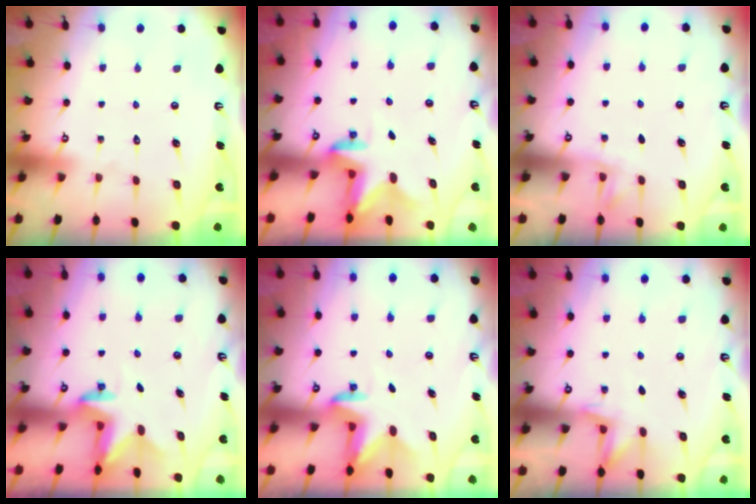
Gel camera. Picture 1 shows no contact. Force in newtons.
{"total": 2.6, "press": 2.5, "slide": 0.5}
{"total": 2.4, "press": 2.4, "slide": 0.5}
{"total": 2.4, "press": 2.4, "slide": 0.4}
{"total": 2.9, "press": 2.8, "slide": 0.7}
{"total": 3.9, "press": 3.9, "slide": 0.4}